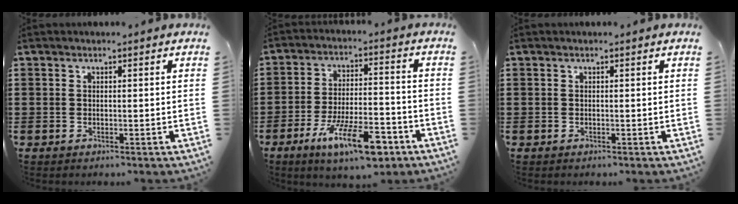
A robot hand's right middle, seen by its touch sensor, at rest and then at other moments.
{"total": 11.6, "force": [-7.2, 3.2, 8.5], "torque": [-0.158, 0.012, -0.133]}
{"total": 0.0}